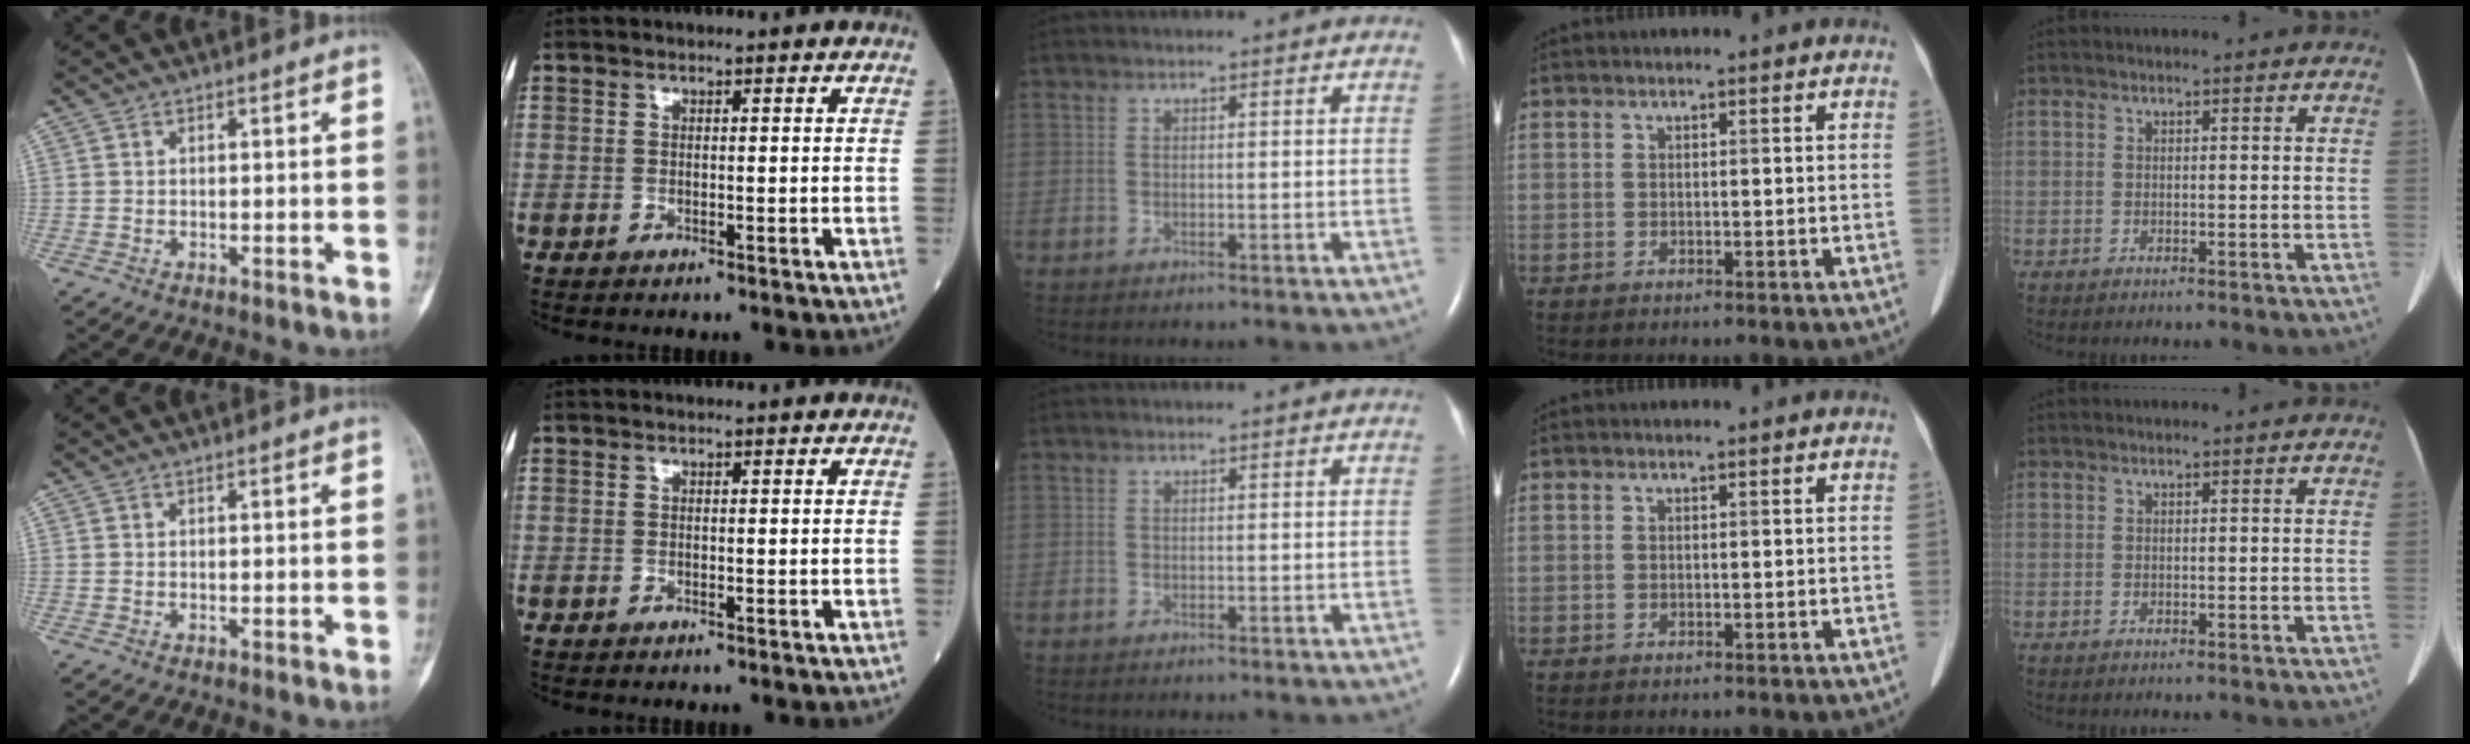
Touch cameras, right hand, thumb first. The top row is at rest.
{}